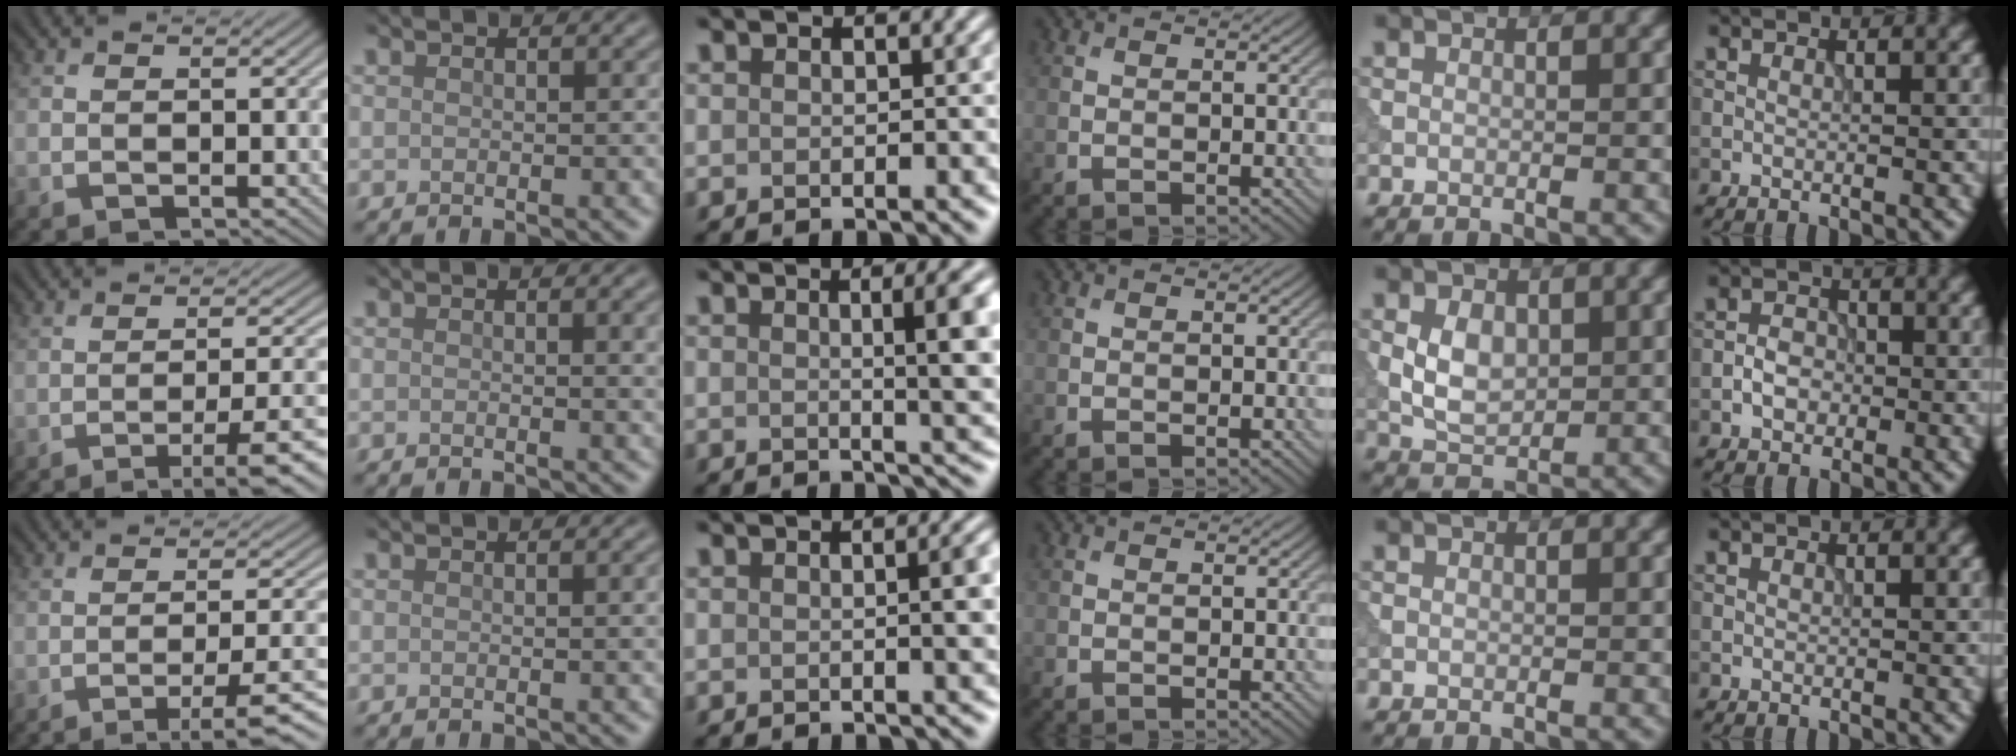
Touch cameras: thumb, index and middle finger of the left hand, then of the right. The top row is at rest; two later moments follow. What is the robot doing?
{"motion": "dispense", "object": "syringe"}